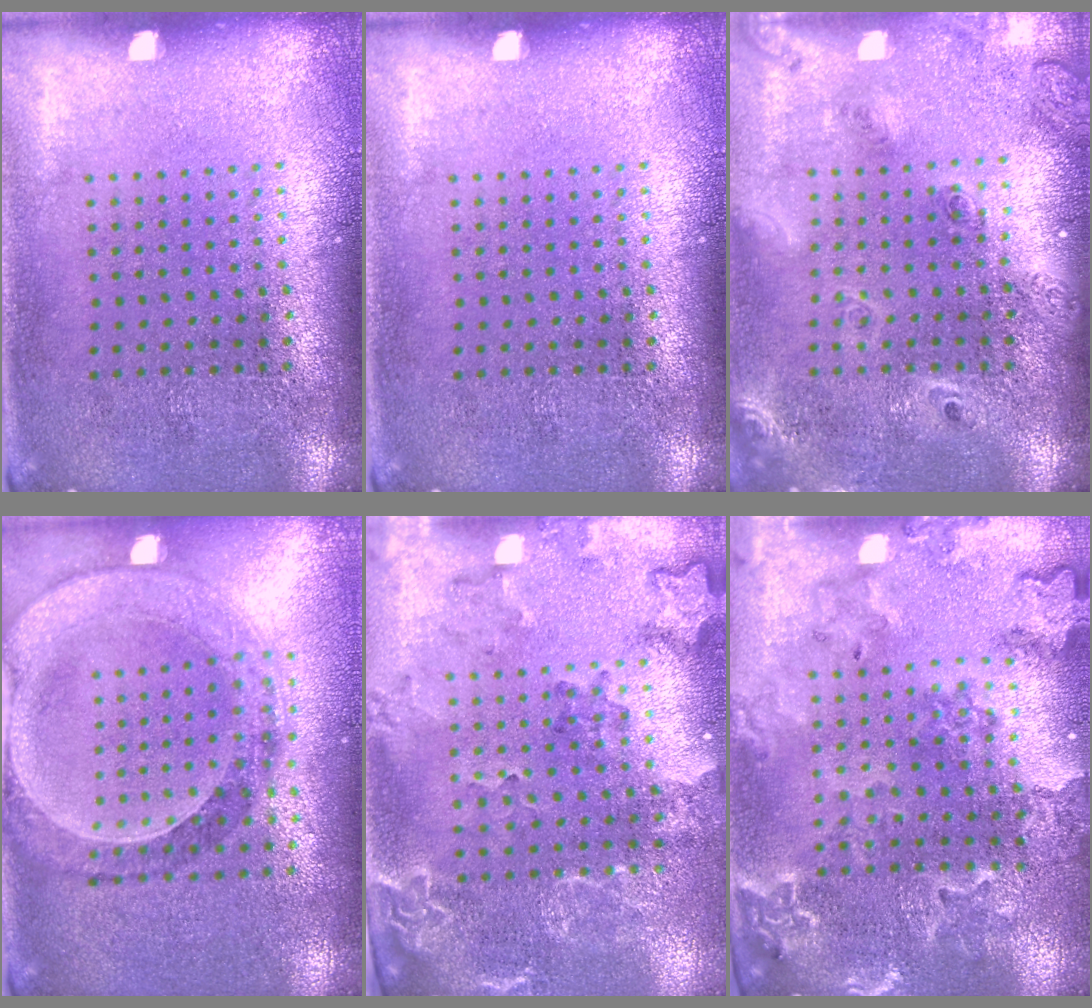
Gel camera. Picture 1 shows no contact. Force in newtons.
{"total": 0.0}
{"total": 2.0, "press": 1.7, "slide": 1.0}
{"total": 0.9, "press": 0.9, "slide": 0.2}
{"total": 2.1, "press": 2.0, "slide": 0.8}
{"total": 1.9, "press": 1.9, "slide": 0.3}